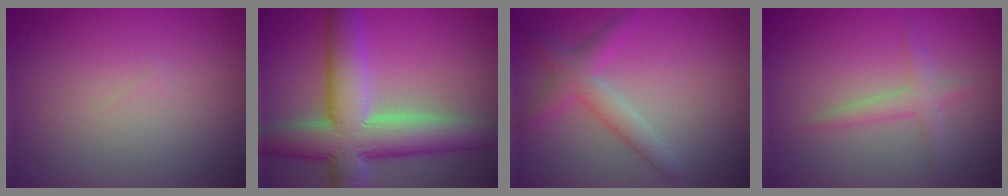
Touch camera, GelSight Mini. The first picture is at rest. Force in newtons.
{"total": 9.3, "press": 9.3, "slide": 0.7}
{"total": 2.8, "press": 2.8, "slide": 0.0}
{"total": 2.0, "press": 2.0, "slide": 0.1}